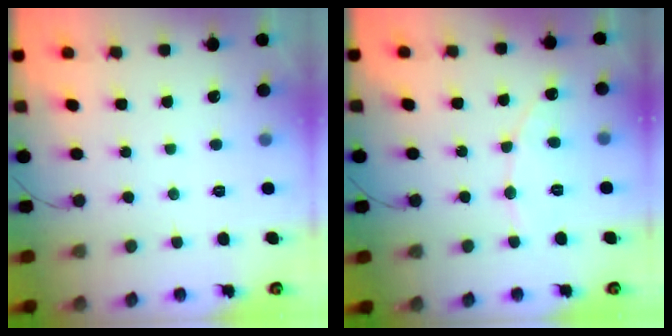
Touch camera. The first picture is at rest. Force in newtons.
{"total": 7.0, "press": 7.0, "slide": 0.7}